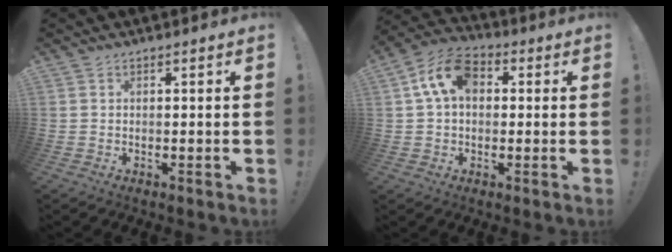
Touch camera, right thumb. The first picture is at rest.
{"total": 11.7, "force": [3.1, 7.7, 8.2], "torque": [-0.152, 0.013, 0.062]}